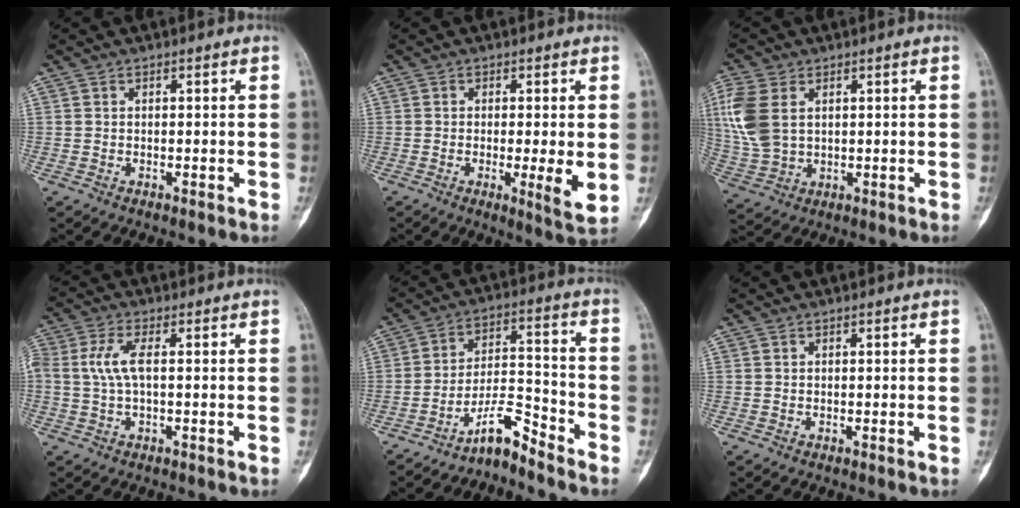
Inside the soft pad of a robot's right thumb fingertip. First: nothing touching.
{"total": 5.8, "force": [-0.5, 0.8, 5.7], "torque": [-0.093, -0.018, -0.012]}
{"total": 11.6, "force": [3.1, 7.6, 8.2], "torque": [-0.198, -0.001, 0.070]}
{"total": 5.2, "force": [0.3, 2.1, 4.8], "torque": [-0.130, 0.013, 0.004]}
{"total": 7.6, "force": [-6.5, 1.4, 3.6], "torque": [-0.061, 0.076, -0.120]}
{"total": 0.0}